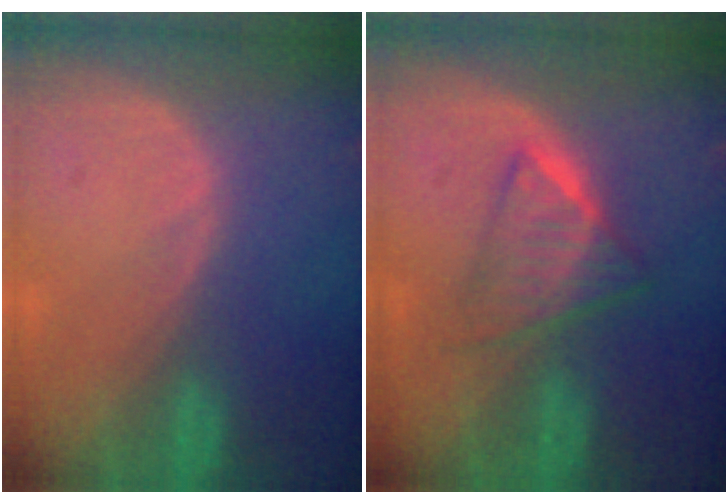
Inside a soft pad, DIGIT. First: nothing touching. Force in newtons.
{"total": 6.3, "press": 5.5, "slide": 3.1}